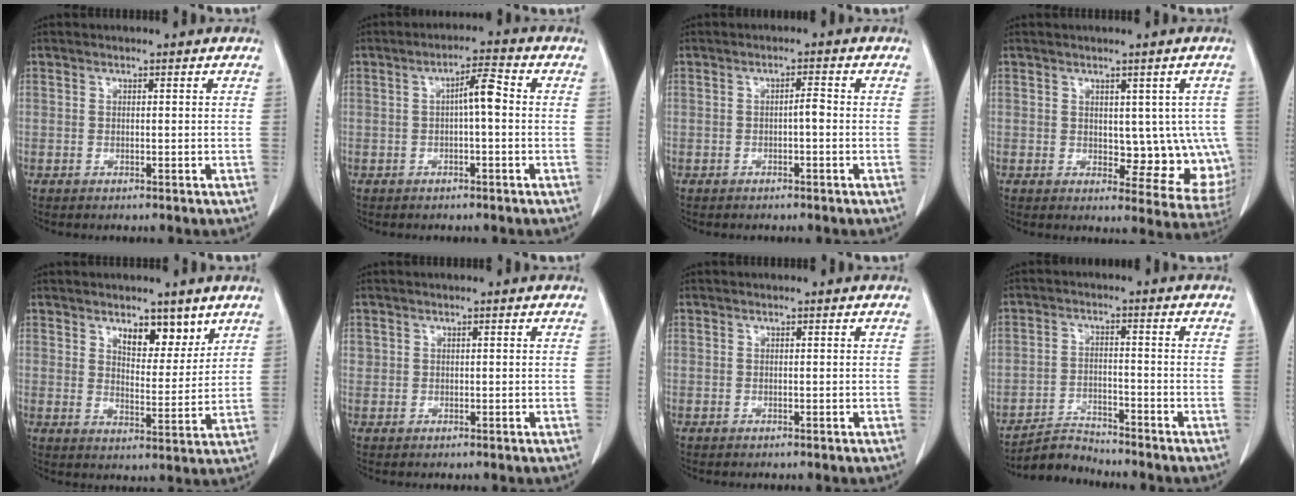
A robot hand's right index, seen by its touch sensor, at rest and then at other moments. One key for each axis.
{"total": 4.0, "fx": 0.0, "fy": 0.6, "fz": 4.0, "tx": -0.063, "ty": 0.011, "tz": -0.001}
{"total": 1.5, "fx": -0.4, "fy": 0.3, "fz": 1.5, "tx": -0.021, "ty": 0.003, "tz": -0.007}
{"total": 9.2, "fx": 0.3, "fy": 5.1, "fz": 7.6, "tx": -0.064, "ty": -0.001, "tz": 0.016}
{"total": 6.3, "fx": 4.2, "fy": 2.7, "fz": 3.8, "tx": -0.048, "ty": -0.008, "tz": 0.068}
{"total": 0.9, "fx": 0.3, "fy": 0.8, "fz": 0.1, "tx": 0.009, "ty": 0.007, "tz": 0.004}
{"total": 0.0}
{"total": 4.4, "fx": -4.2, "fy": 0.3, "fz": -1.0, "tx": 0.016, "ty": -0.002, "tz": -0.074}